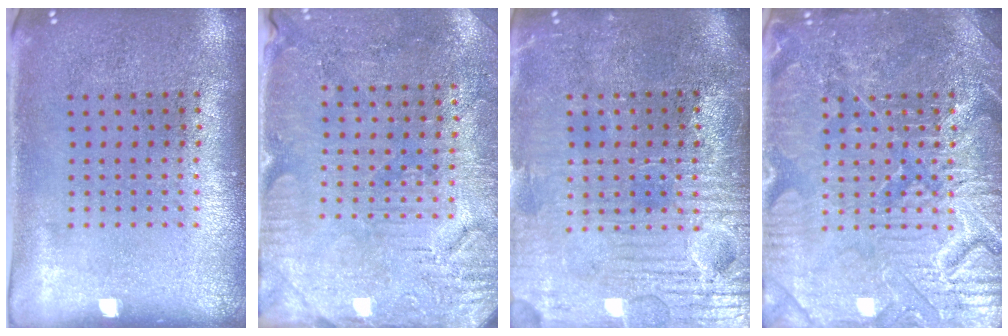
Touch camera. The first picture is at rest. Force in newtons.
{"total": 3.0, "press": 2.9, "slide": 0.8}
{"total": 3.9, "press": 3.8, "slide": 1.2}
{"total": 7.1, "press": 7.1, "slide": 1.0}